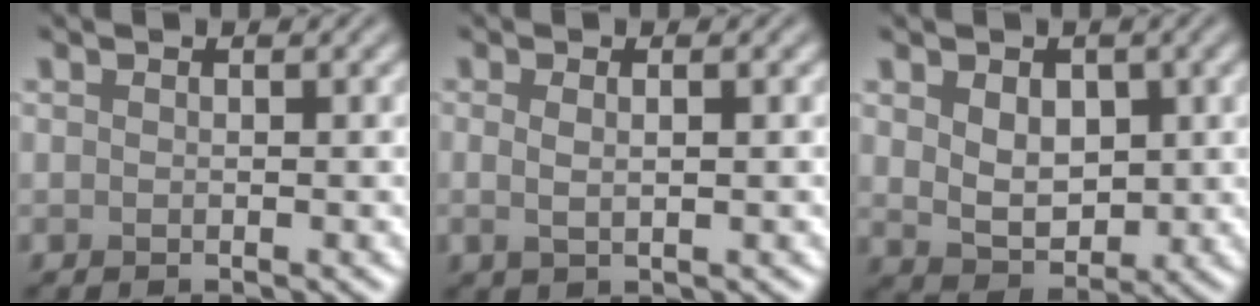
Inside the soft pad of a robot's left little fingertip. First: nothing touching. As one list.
[{"total": 1.5, "force": [0.2, 0.4, 1.4], "torque": [-0.027, 0.000, 0.004]}, {"total": 4.1, "force": [0.7, 2.9, 2.8], "torque": [-0.049, -0.008, 0.015]}]